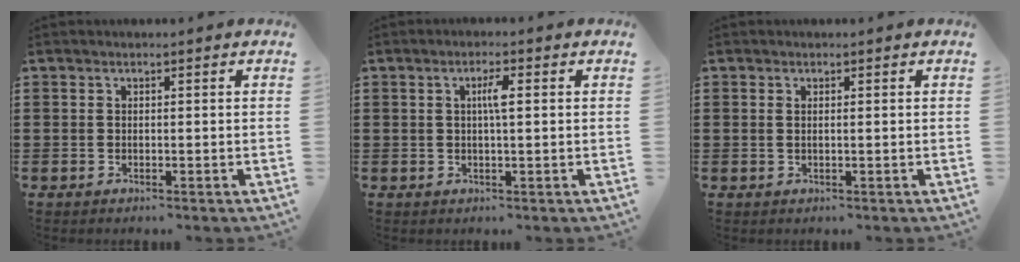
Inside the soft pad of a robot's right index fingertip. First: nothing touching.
{"total": 2.6, "force": [0.4, 0.4, 2.5], "torque": [-0.051, 0.003, 0.004]}
{"total": 0.7, "force": [0.2, 0.1, 0.6], "torque": [-0.012, 0.001, 0.003]}